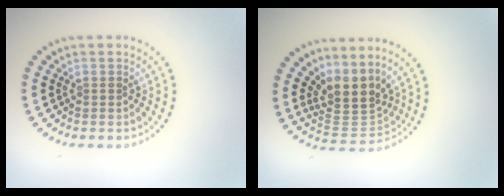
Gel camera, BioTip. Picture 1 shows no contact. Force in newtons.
{"total": 4.1, "press": 3.1, "slide": 2.7}